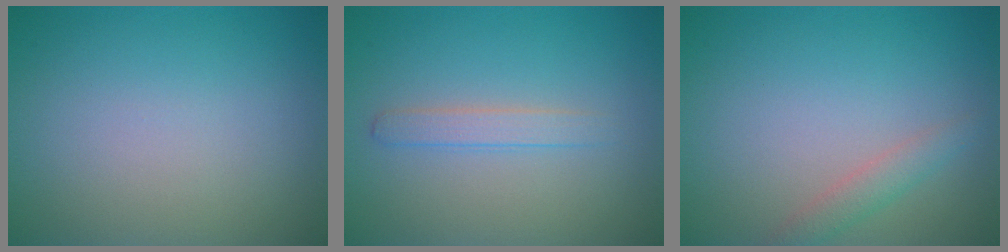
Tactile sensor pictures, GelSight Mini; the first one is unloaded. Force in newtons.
{"total": 1.6, "press": 1.6, "slide": 0.0}
{"total": 1.6, "press": 1.6, "slide": 0.2}